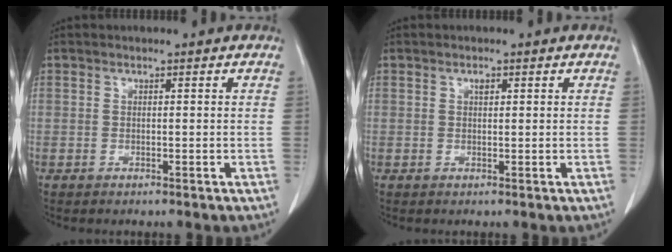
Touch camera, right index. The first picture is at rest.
{"total": 0.8, "force": [0.4, 0.4, 0.6], "torque": [-0.011, -0.001, 0.006]}